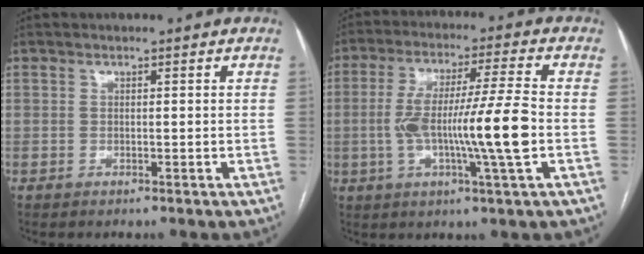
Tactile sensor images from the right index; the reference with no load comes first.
{"total": 13.5, "force": [-1.9, -0.4, 13.4], "torque": [-0.247, 0.000, -0.040]}